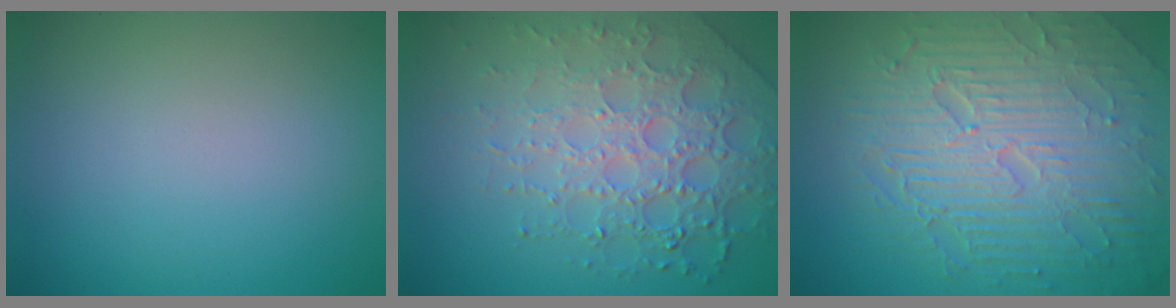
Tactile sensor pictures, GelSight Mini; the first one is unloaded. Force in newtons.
{"total": 7.5, "press": 5.3, "slide": 5.3}
{"total": 9.7, "press": 6.3, "slide": 7.4}